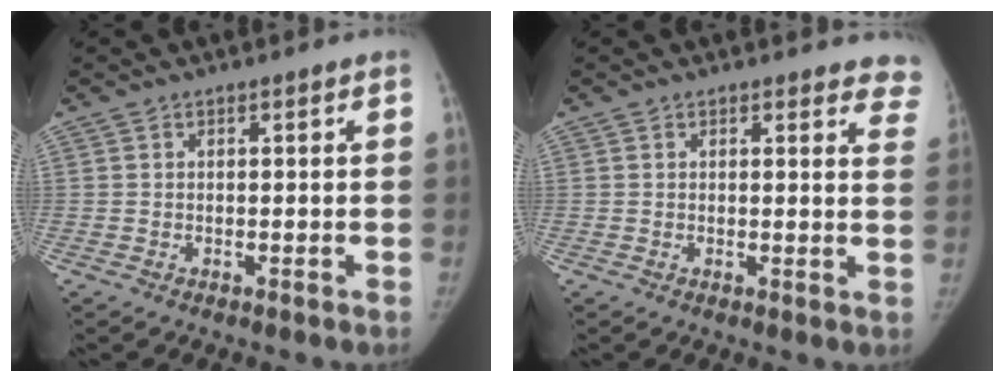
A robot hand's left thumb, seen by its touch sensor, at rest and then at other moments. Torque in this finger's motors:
{"motor_torque": [-0.26, -0.05, 0.19, 0.18, -0.03]}